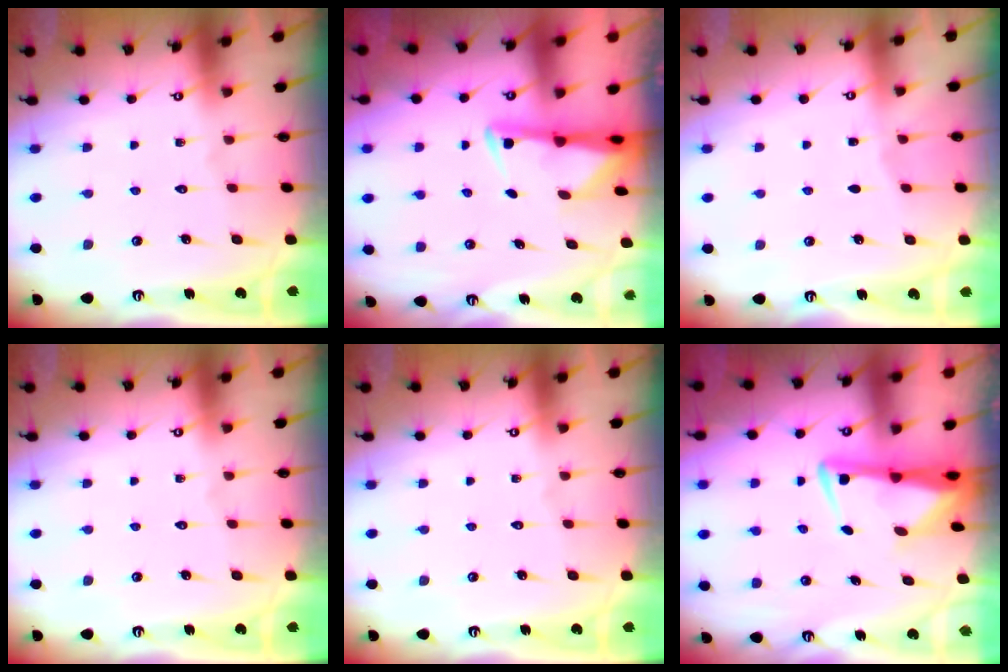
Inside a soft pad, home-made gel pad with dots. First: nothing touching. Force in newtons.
{"total": 2.9, "press": 2.8, "slide": 0.7}
{"total": 1.8, "press": 1.8, "slide": 0.2}
{"total": 0.0}
{"total": 0.0}
{"total": 5.0, "press": 4.9, "slide": 1.2}